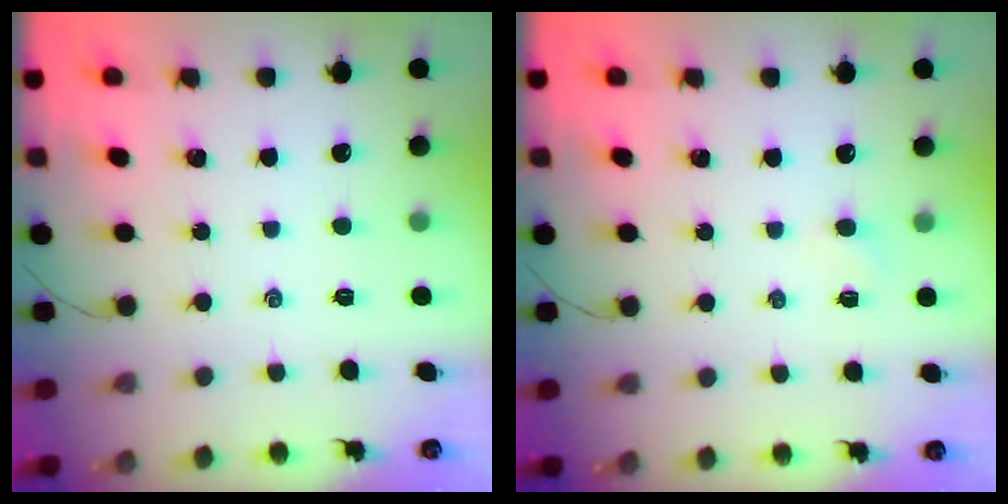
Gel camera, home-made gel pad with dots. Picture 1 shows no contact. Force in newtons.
{"total": 1.3, "press": 1.2, "slide": 0.5}